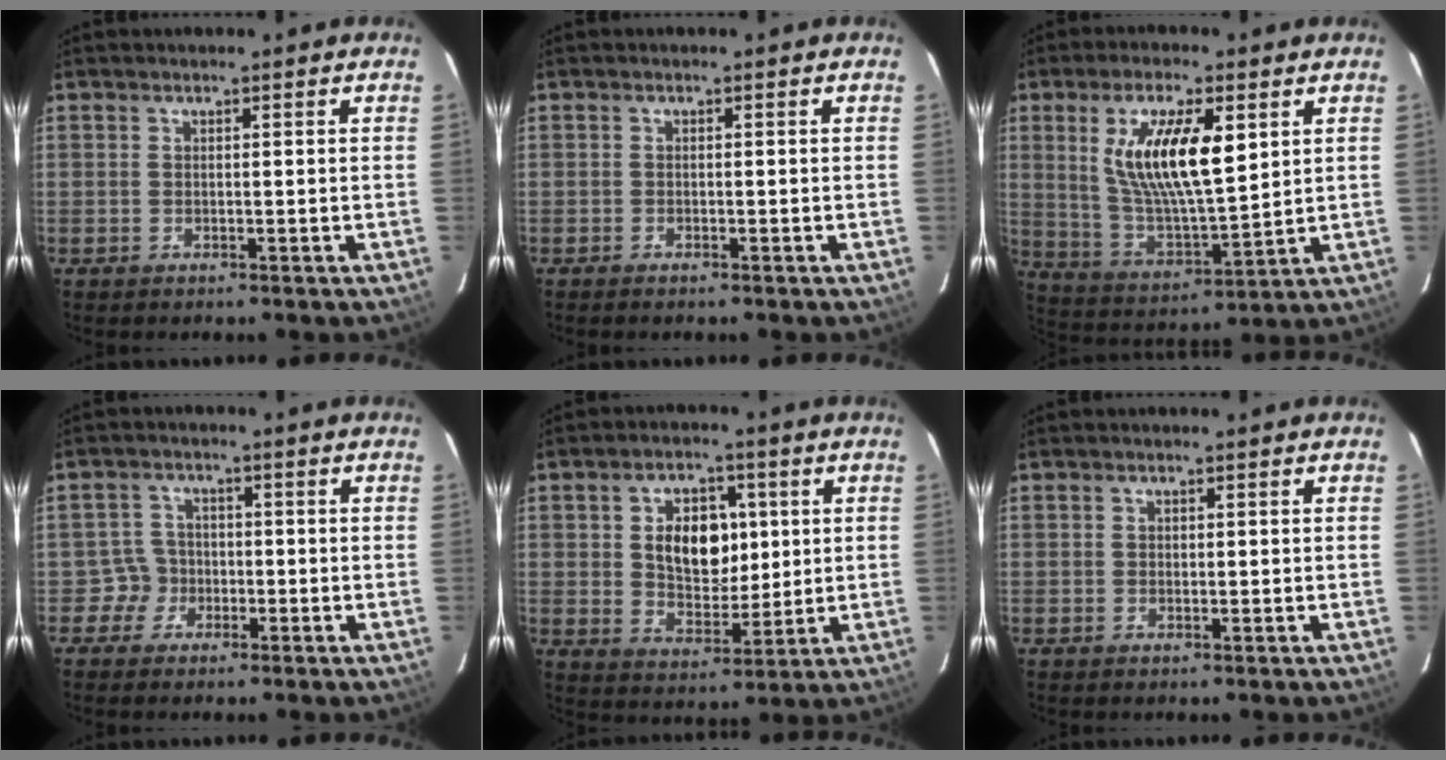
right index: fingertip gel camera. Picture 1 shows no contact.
{"total": 0.7, "force": [-0.6, 0.1, 0.3], "torque": [-0.007, -0.002, -0.013]}
{"total": 15.3, "force": [4.8, 4.8, 13.7], "torque": [-0.256, -0.001, 0.097]}
{"total": 3.6, "force": [-1.5, 3.3, -0.6], "torque": [0.015, 0.016, -0.028]}
{"total": 10.5, "force": [2.0, 7.0, 7.5], "torque": [-0.132, 0.011, 0.041]}
{"total": 0.6, "force": [0.0, 0.6, 0.1], "torque": [-0.001, 0.001, 0.000]}